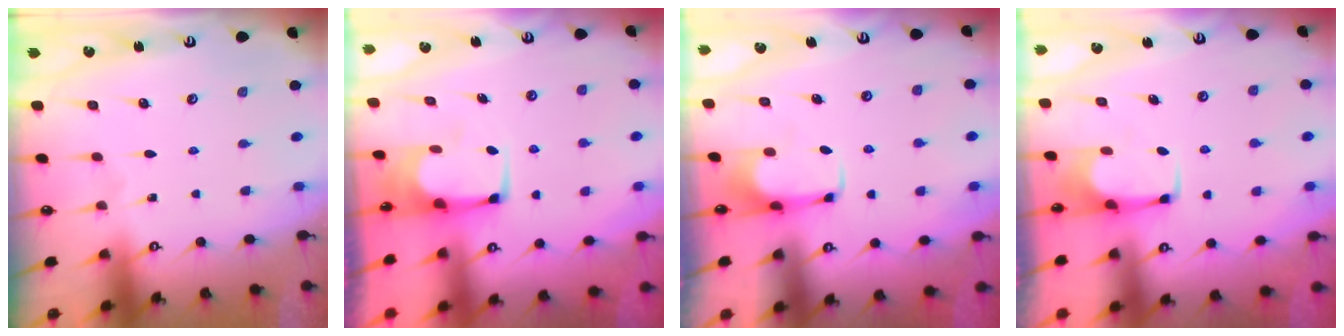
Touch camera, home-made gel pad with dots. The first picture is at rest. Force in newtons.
{"total": 2.9, "press": 2.9, "slide": 0.2}
{"total": 2.0, "press": 1.9, "slide": 0.4}
{"total": 2.6, "press": 2.6, "slide": 0.4}